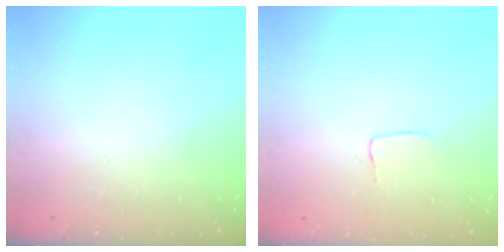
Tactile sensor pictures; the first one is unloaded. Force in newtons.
{"total": 3.5, "press": 3.5, "slide": 0.1}